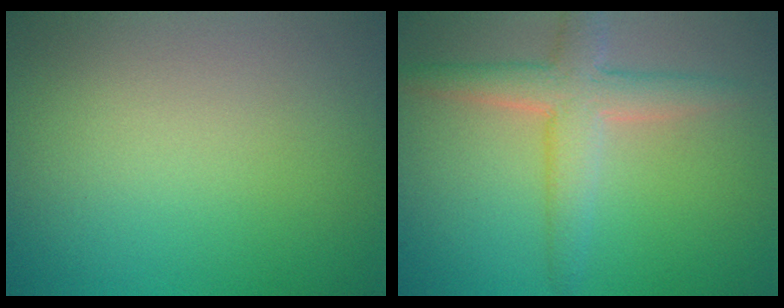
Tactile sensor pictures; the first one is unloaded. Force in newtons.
{"total": 4.4, "press": 4.4, "slide": 0.1}